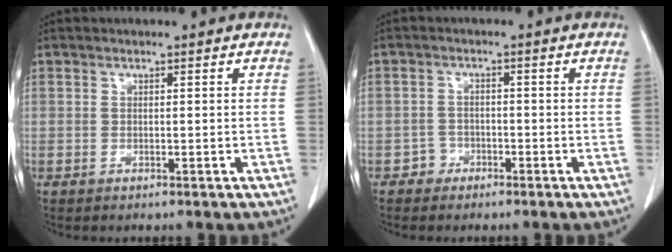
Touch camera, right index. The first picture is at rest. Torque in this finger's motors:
{"motor_torque": [-1.70, 0.44, -1.06, -0.21]}